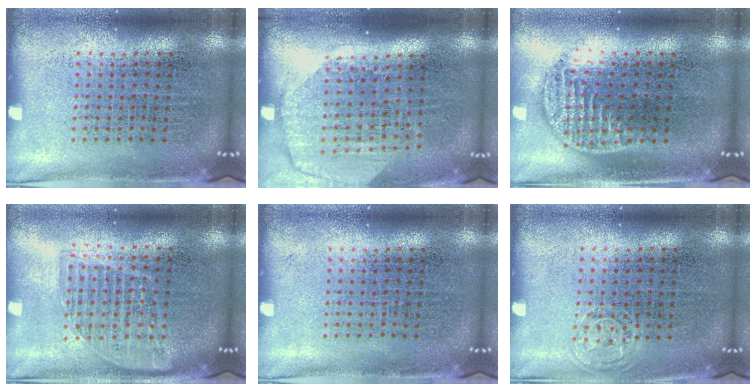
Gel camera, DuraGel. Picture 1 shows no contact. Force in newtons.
{"total": 1.9, "press": 1.6, "slide": 1.0}
{"total": 1.3, "press": 1.1, "slide": 0.7}
{"total": 1.6, "press": 1.4, "slide": 0.8}
{"total": 0.0}
{"total": 0.7, "press": 0.6, "slide": 0.3}